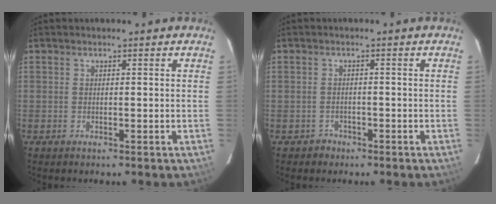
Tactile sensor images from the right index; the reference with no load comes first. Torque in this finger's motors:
{"motor_torque": [-0.06, -0.02, -0.22, -0.10]}